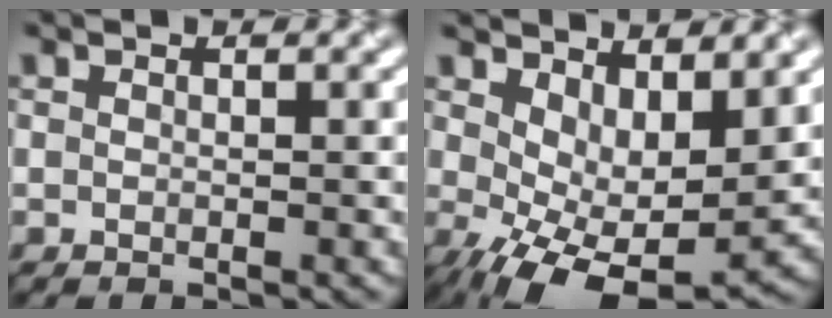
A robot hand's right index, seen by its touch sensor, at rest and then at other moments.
{"total": 7.6, "force": [0.2, 3.7, 6.6], "torque": [-0.120, -0.019, 0.013]}